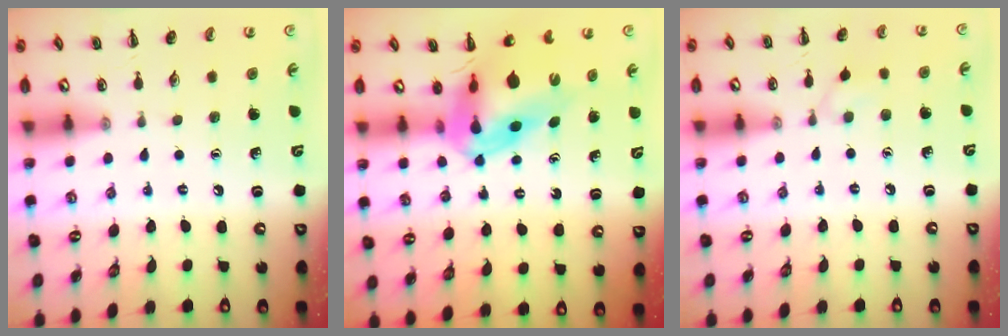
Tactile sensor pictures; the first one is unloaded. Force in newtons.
{"total": 9.9, "press": 9.5, "slide": 2.9}
{"total": 4.7, "press": 4.3, "slide": 1.7}